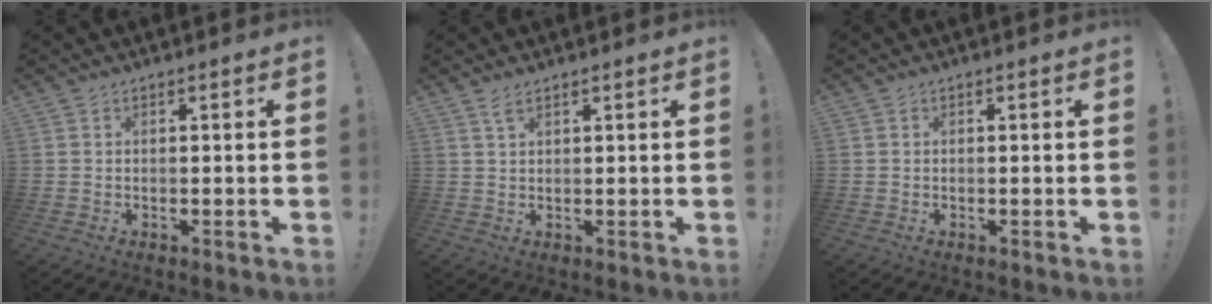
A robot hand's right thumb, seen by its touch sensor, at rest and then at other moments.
{"total": 2.3, "force": [1.4, 0.8, 1.6], "torque": [-0.033, -0.001, 0.025]}
{"total": 0.0}